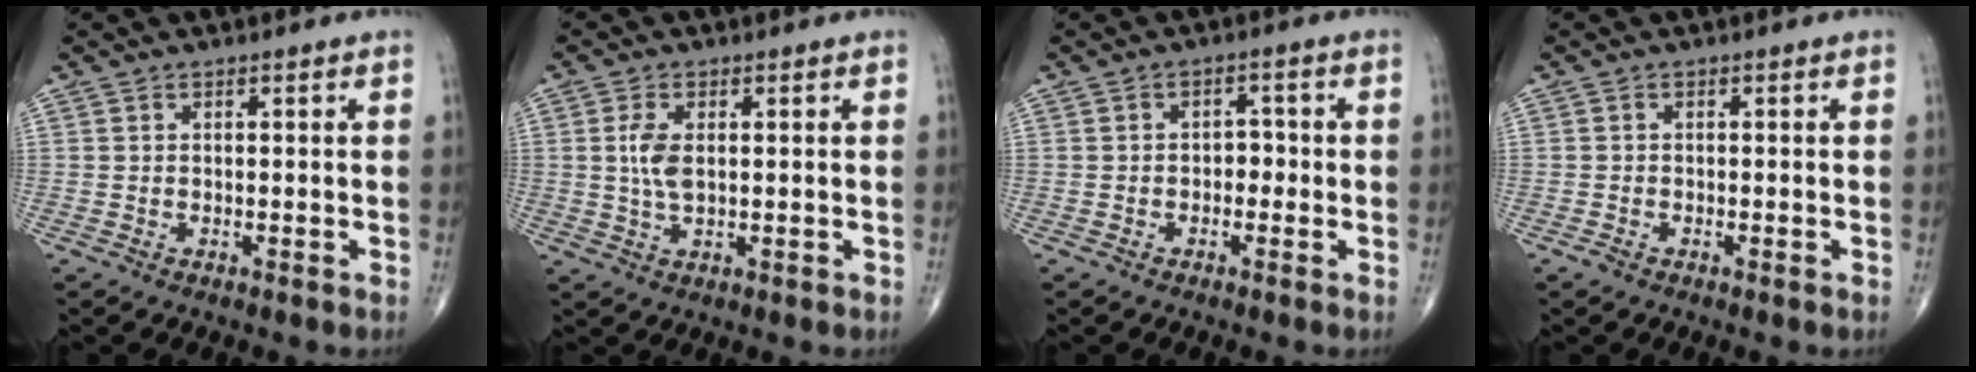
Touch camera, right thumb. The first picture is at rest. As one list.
[{"total": 4.5, "force": [0.6, 2.2, 3.9], "torque": [-0.087, -0.002, 0.013]}, {"total": 2.8, "force": [-0.6, 2.0, 1.8], "torque": [-0.005, 0.013, -0.017]}, {"total": 0.9, "force": [-0.6, 0.3, 0.7], "torque": [-0.016, -0.003, -0.014]}]